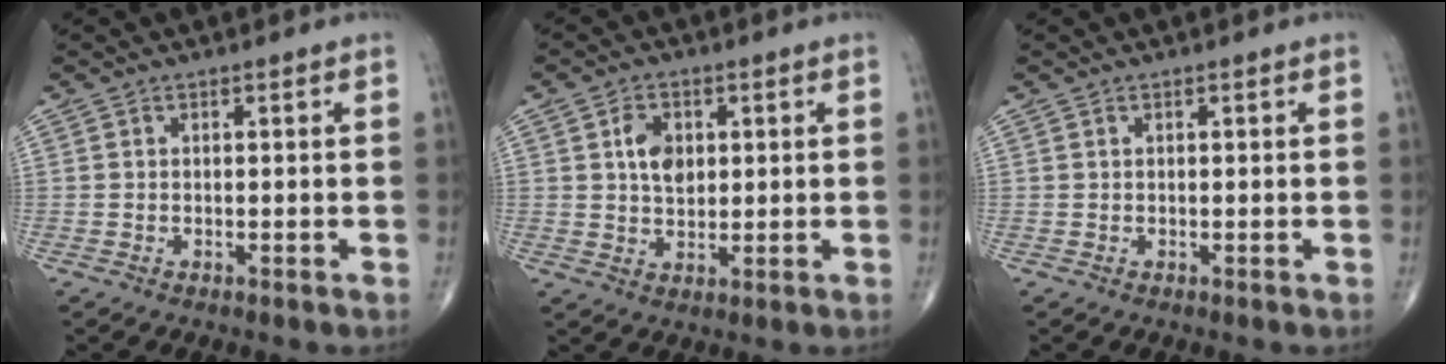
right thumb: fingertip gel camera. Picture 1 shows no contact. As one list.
[{"total": 5.6, "force": [1.4, 3.9, 3.9], "torque": [-0.052, -0.007, 0.023]}, {"total": 0.0}]